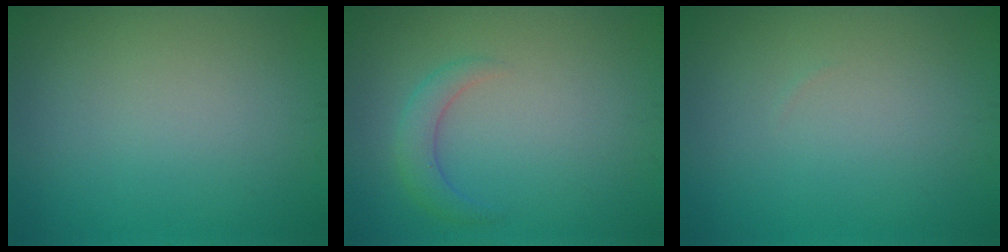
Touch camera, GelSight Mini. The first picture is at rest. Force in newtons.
{"total": 2.0, "press": 2.0, "slide": 0.1}
{"total": 0.0}